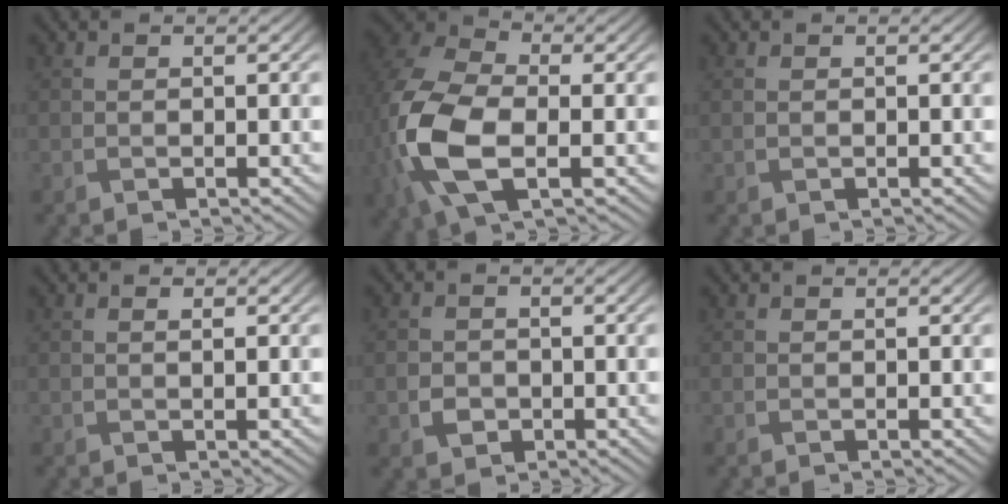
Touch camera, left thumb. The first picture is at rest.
{"total": 13.8, "force": [-2.6, 8.4, 10.7], "torque": [-0.299, -0.025, -0.052]}
{"total": 0.0}
{"total": 0.6, "force": [0.2, 0.1, 0.6], "torque": [-0.010, 0.001, 0.003]}
{"total": 2.3, "force": [-0.8, 1.9, 0.9], "torque": [-0.019, -0.005, -0.017]}
{"total": 0.0}